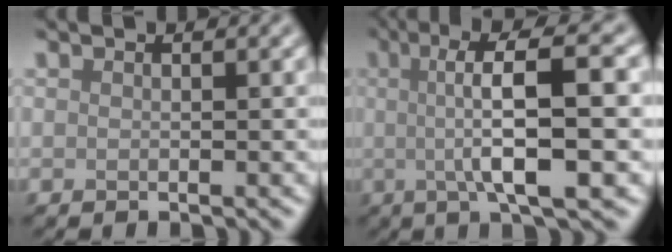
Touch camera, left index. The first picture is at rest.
{"total": 9.5, "force": [0.6, 2.3, 9.2], "torque": [-0.129, 0.014, 0.004]}